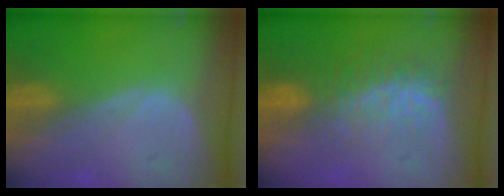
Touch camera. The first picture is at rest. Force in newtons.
{"total": 7.6, "press": 7.1, "slide": 2.8}